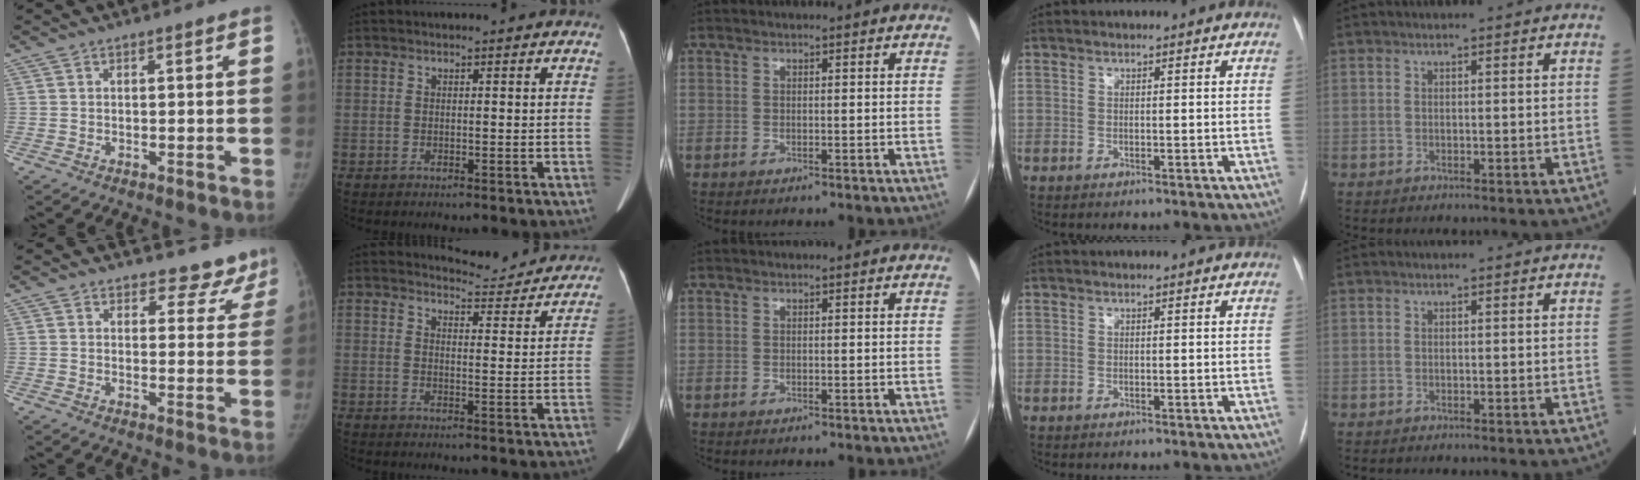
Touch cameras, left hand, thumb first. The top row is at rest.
{"thumb": {"total": 8.6, "force": [7.7, 3.8, 0.4], "torque": [0.051, -0.044, 0.068]}, "index": {"total": 8.9, "force": [8.9, 1.0, 0.0], "torque": [0.006, -0.015, 0.099]}}